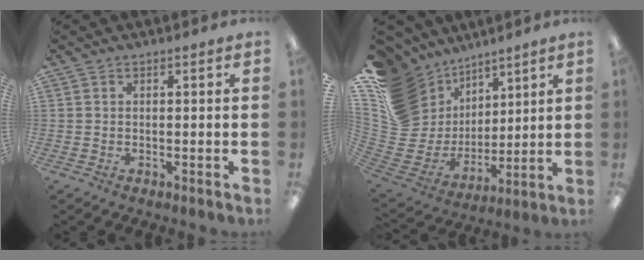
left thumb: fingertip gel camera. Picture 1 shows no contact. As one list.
[{"total": 18.8, "force": [9.4, 14.4, 7.7], "torque": [-0.179, -0.059, 0.196]}]